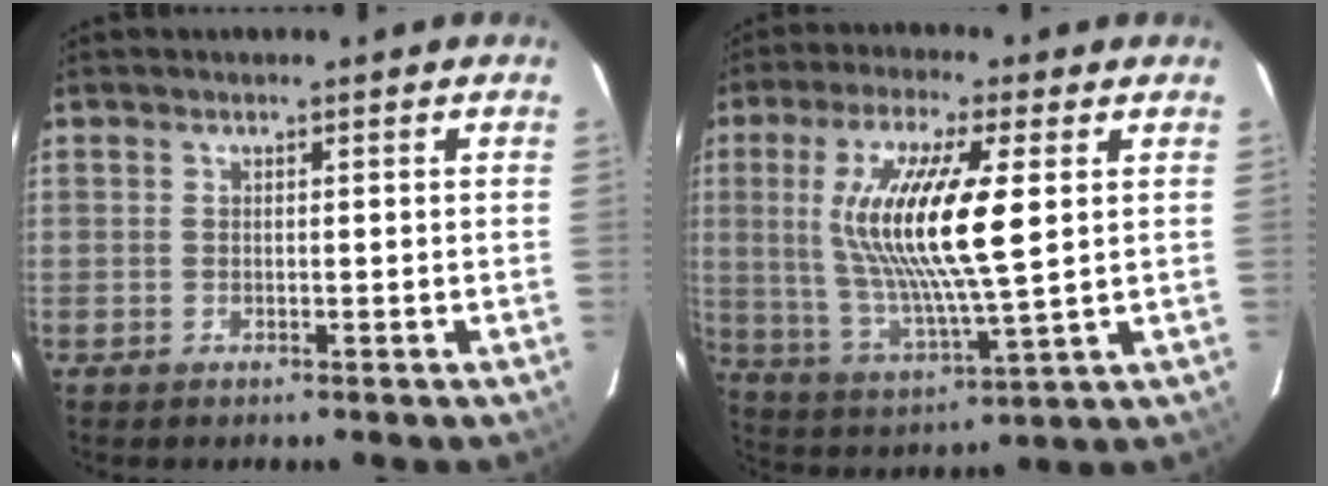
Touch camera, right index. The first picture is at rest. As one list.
[{"total": 17.1, "force": [3.4, 3.1, 16.5], "torque": [-0.319, -0.006, 0.073]}]